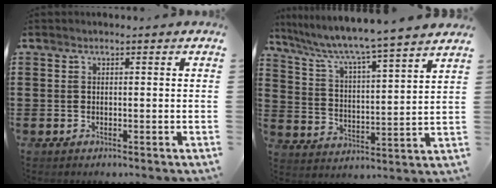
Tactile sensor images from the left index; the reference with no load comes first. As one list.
[{"total": 5.3, "force": [4.7, -0.8, 2.4], "torque": [-0.070, -0.044, 0.070]}]